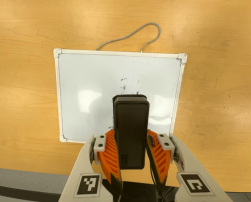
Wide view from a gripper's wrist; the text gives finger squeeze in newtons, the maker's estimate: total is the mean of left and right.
{"total": 9.5, "left": 7.8, "right": 11.1}